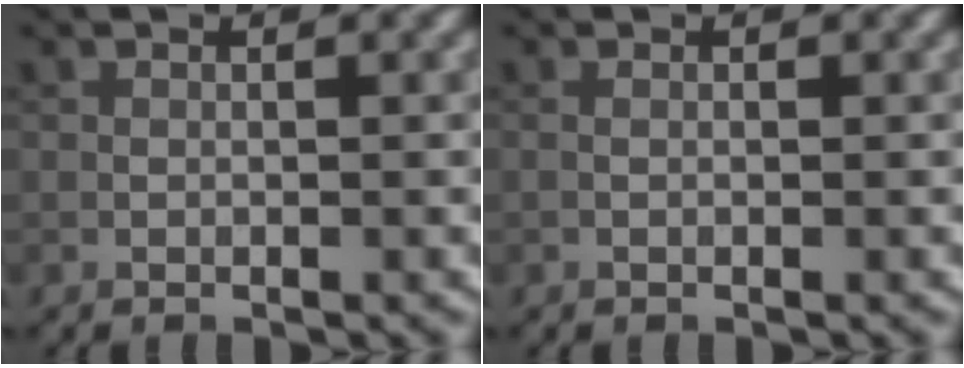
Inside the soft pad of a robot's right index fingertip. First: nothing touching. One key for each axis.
{"total": 0.6, "fx": 0.2, "fy": 0.3, "fz": 0.4, "tx": -0.012, "ty": -0.002, "tz": 0.003}